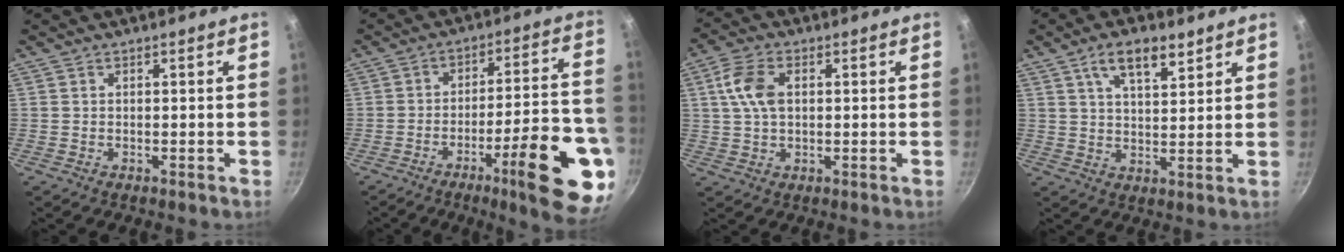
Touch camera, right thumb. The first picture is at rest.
{"total": 19.6, "force": [-8.5, 4.3, 17.1], "torque": [-0.205, 0.039, -0.119]}
{"total": 7.5, "force": [1.6, 4.5, 5.8], "torque": [-0.110, 0.008, 0.026]}
{"total": 8.3, "force": [4.8, 3.5, 5.9], "torque": [-0.090, -0.020, 0.083]}